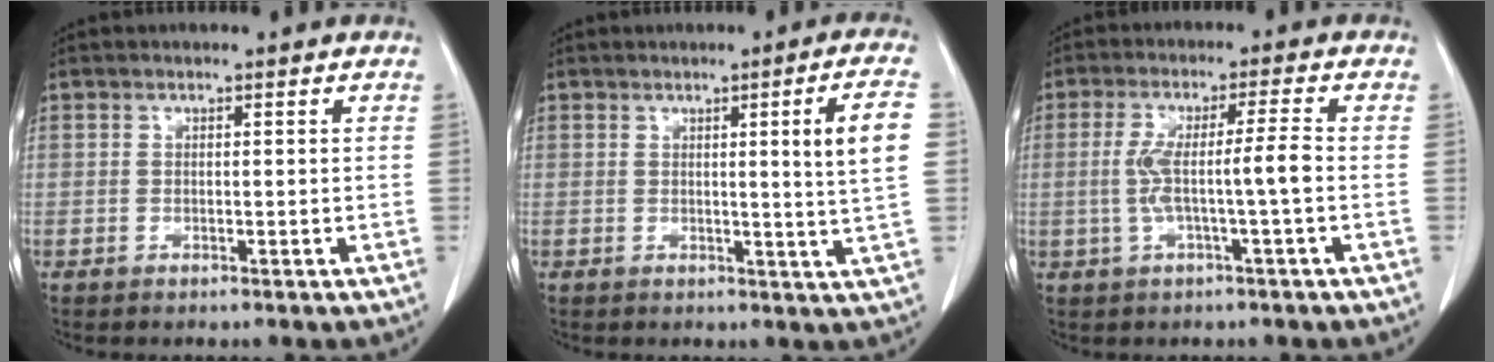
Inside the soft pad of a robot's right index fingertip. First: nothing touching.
{"total": 6.7, "force": [1.1, -1.1, 6.5], "torque": [-0.090, -0.011, 0.015]}
{"total": 6.5, "force": [-0.9, -0.3, 6.4], "torque": [-0.129, 0.015, -0.013]}